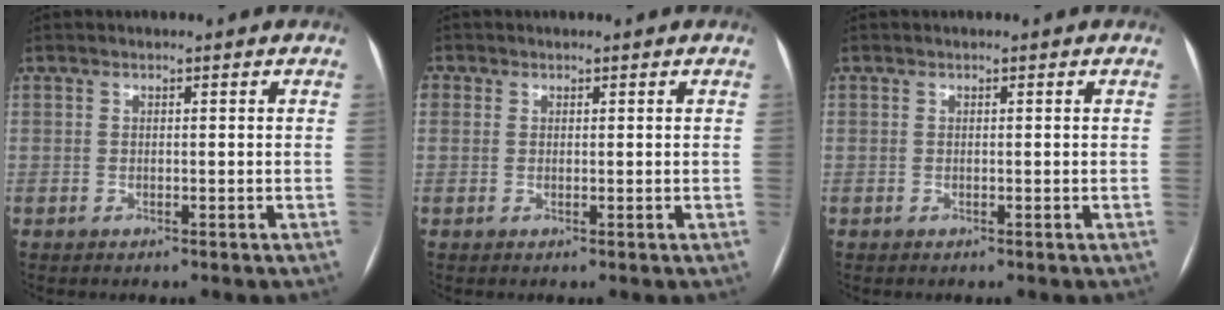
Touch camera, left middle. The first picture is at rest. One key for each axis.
{"total": 1.7, "fx": 0.6, "fy": 1.5, "fz": 0.4, "tx": -0.001, "ty": 0.005, "tz": 0.009}
{"total": 0.0}